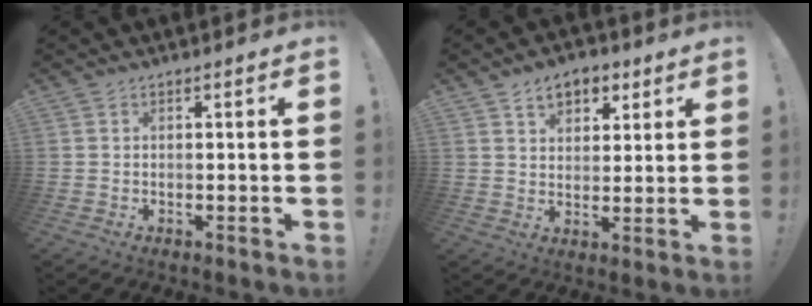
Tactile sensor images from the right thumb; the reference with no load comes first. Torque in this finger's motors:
{"motor_torque": [-0.03, 0.10, -0.01, 0.05, 0.00]}